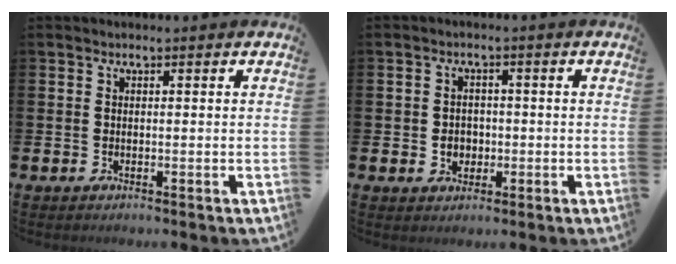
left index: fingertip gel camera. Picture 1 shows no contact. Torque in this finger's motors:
{"motor_torque": [0.15, 0.01, 0.04, 0.06]}